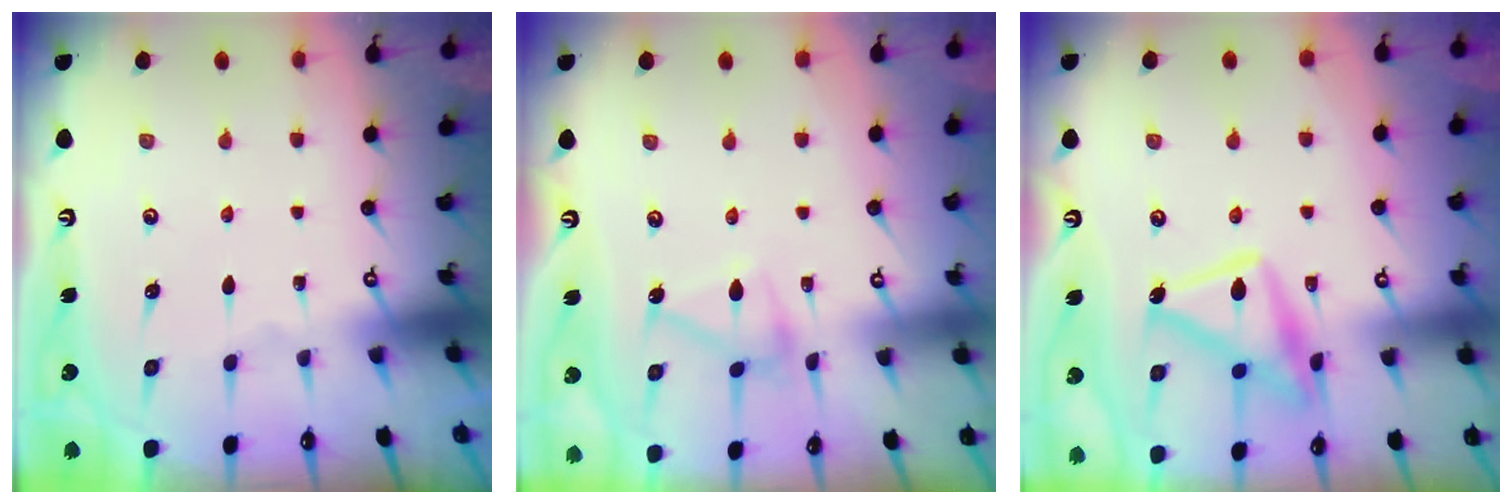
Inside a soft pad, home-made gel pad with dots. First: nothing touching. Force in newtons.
{"total": 11.5, "press": 11.4, "slide": 0.4}
{"total": 16.2, "press": 16.1, "slide": 1.1}